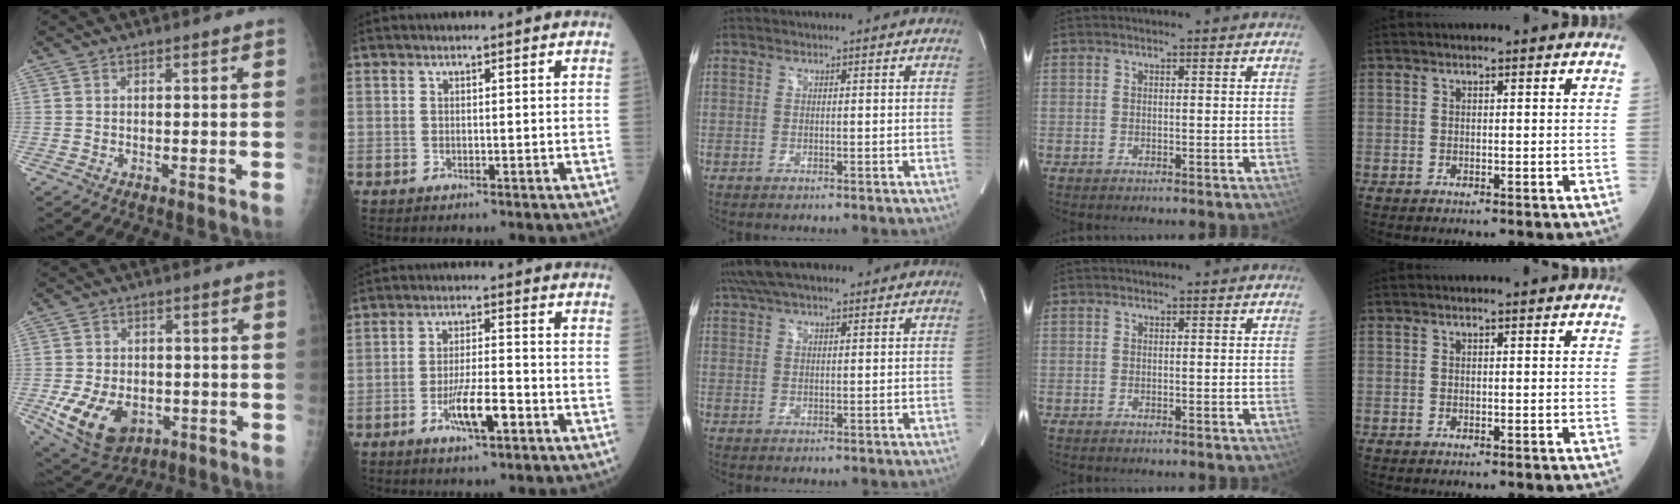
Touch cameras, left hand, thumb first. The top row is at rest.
{"thumb": {"total": 12.8, "force": [-4.1, 8.9, 8.2], "torque": [-0.138, 0.007, -0.050]}, "index": {"total": 6.3, "force": [-3.0, 1.3, 5.4], "torque": [-0.108, -0.007, -0.051]}, "middle": {"total": 8.0, "force": [6.2, 2.5, 4.5], "torque": [-0.082, 0.037, 0.110]}}